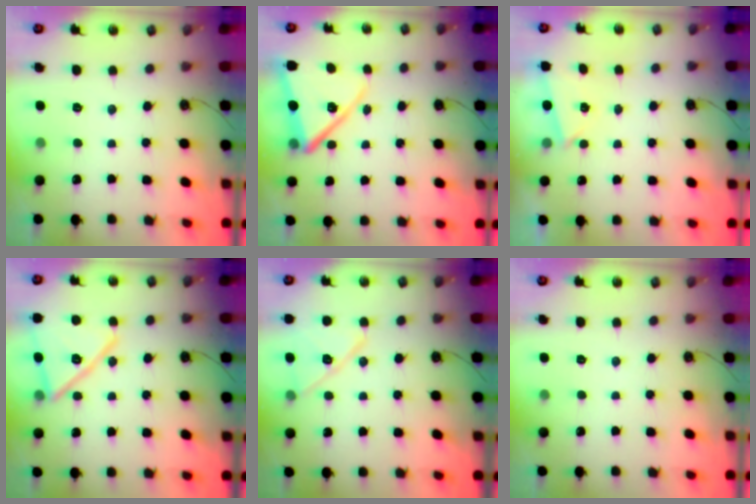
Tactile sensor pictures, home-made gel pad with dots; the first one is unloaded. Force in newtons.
{"total": 13.5, "press": 13.5, "slide": 0.8}
{"total": 2.4, "press": 1.8, "slide": 1.7}
{"total": 17.4, "press": 17.4, "slide": 1.1}
{"total": 12.7, "press": 12.5, "slide": 2.5}
{"total": 0.0}